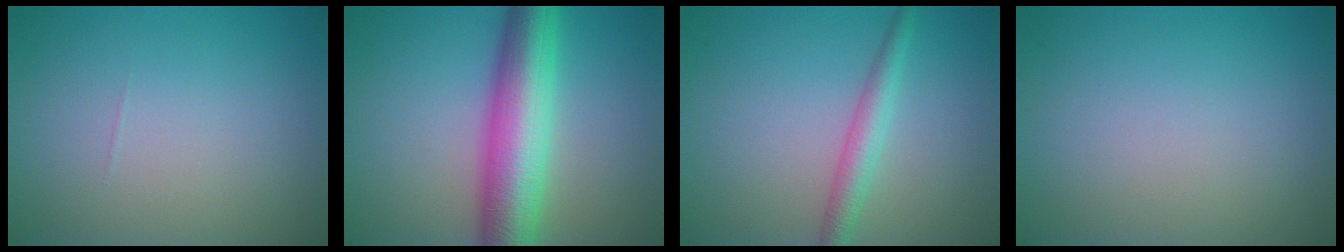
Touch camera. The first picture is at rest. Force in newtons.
{"total": 9.0, "press": 9.0, "slide": 0.1}
{"total": 2.6, "press": 2.6, "slide": 0.1}
{"total": 0.0}